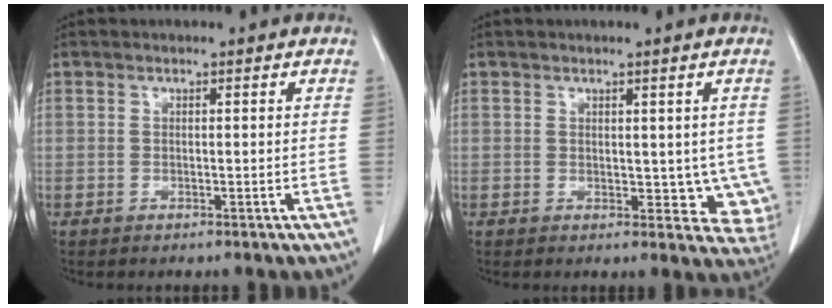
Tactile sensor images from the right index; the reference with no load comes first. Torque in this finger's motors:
{"motor_torque": [-0.17, 0.13, 0.03, 0.00]}